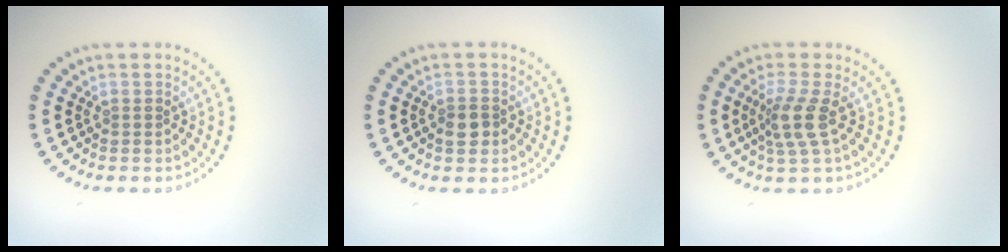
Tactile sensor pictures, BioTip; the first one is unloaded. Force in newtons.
{"total": 1.7, "press": 1.7, "slide": 0.5}
{"total": 2.9, "press": 2.2, "slide": 1.9}